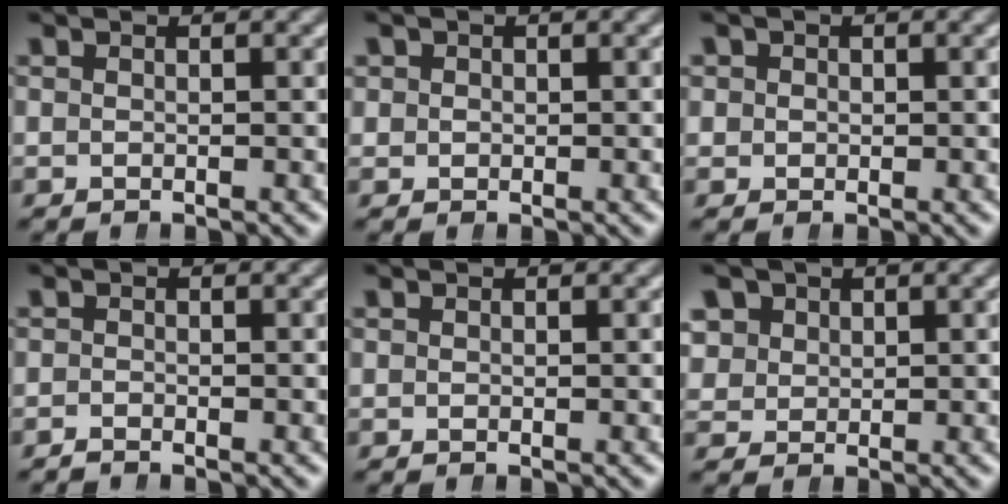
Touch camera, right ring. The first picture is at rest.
{"total": 1.1, "force": [0.4, 1.0, 0.2], "torque": [-0.004, -0.008, 0.014]}
{"total": 1.4, "force": [0.2, 1.3, 0.3], "torque": [-0.006, -0.007, 0.010]}
{"total": 1.1, "force": [-1.0, -0.3, -0.2], "torque": [0.011, -0.008, -0.017]}
{"total": 0.0}
{"total": 4.1, "force": [1.7, 3.4, 1.6], "torque": [-0.040, -0.010, 0.040]}